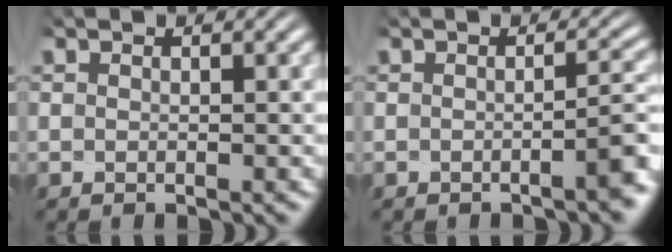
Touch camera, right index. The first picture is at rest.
{"total": 3.3, "force": [-0.8, 1.2, 3.0], "torque": [-0.033, 0.017, -0.024]}